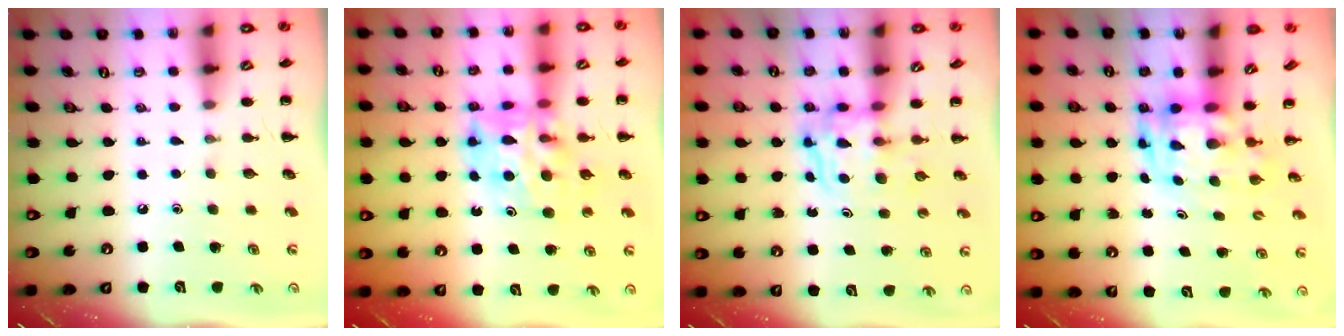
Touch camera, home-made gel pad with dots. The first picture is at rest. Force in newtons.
{"total": 12.3, "press": 11.8, "slide": 3.7}
{"total": 3.6, "press": 3.6, "slide": 0.2}
{"total": 3.1, "press": 3.1, "slide": 0.6}